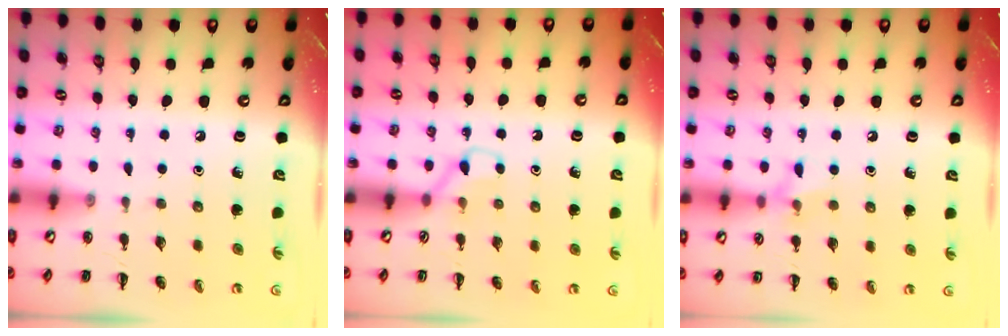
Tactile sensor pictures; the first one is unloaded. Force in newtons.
{"total": 3.5, "press": 3.3, "slide": 1.4}
{"total": 6.9, "press": 6.7, "slide": 1.7}